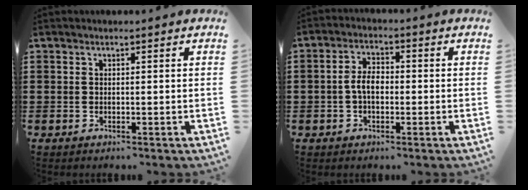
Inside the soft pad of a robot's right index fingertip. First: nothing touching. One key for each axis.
{"total": 4.0, "fx": -0.6, "fy": 2.2, "fz": 3.3, "tx": -0.076, "ty": 0.000, "tz": -0.016}